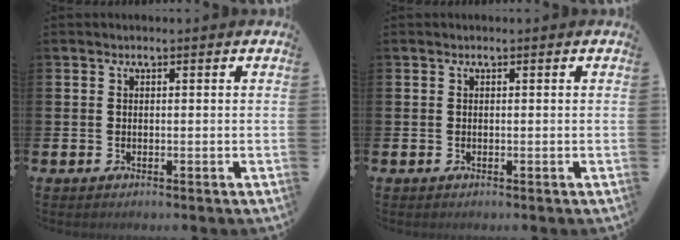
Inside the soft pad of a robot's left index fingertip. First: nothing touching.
{"total": 0.0}